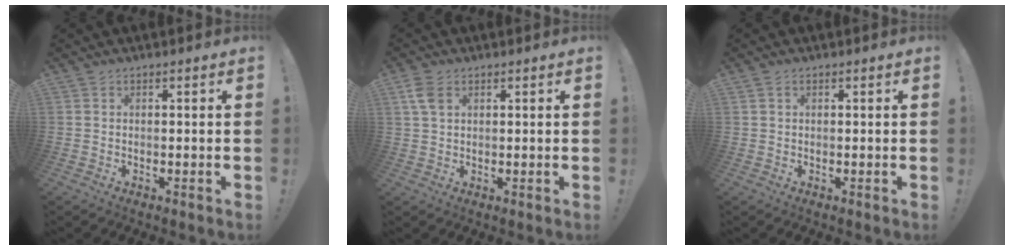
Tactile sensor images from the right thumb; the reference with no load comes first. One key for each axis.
{"total": 4.9, "fx": 2.1, "fy": 3.0, "fz": 3.3, "tx": -0.058, "ty": 0.001, "tz": 0.042}
{"total": 1.0, "fx": 0.6, "fy": 0.7, "fz": 0.4, "tx": -0.011, "ty": 0.004, "tz": 0.011}